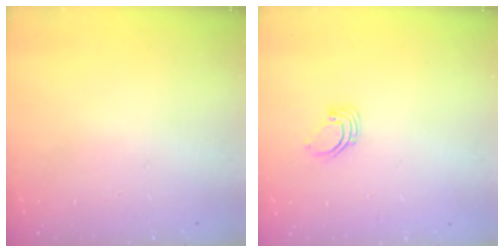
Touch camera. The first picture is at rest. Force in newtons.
{"total": 2.2, "press": 2.2, "slide": 0.2}